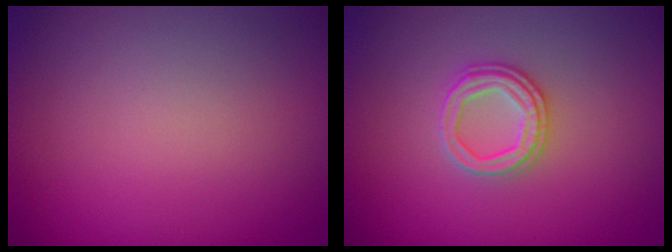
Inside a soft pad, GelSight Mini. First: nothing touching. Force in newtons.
{"total": 2.5, "press": 2.4, "slide": 0.6}